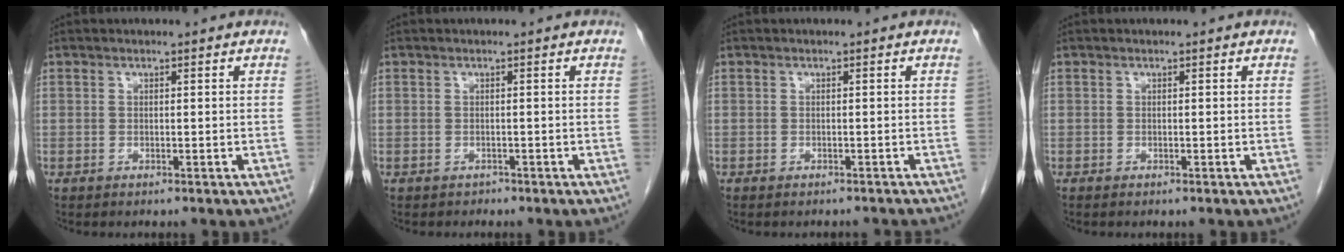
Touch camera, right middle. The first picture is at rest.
{"total": 0.6, "force": [-0.5, 0.4, 0.0], "torque": [-0.009, 0.001, -0.010]}
{"total": 4.1, "force": [-3.8, 1.1, 1.1], "torque": [-0.013, -0.006, -0.041]}
{"total": 0.0}